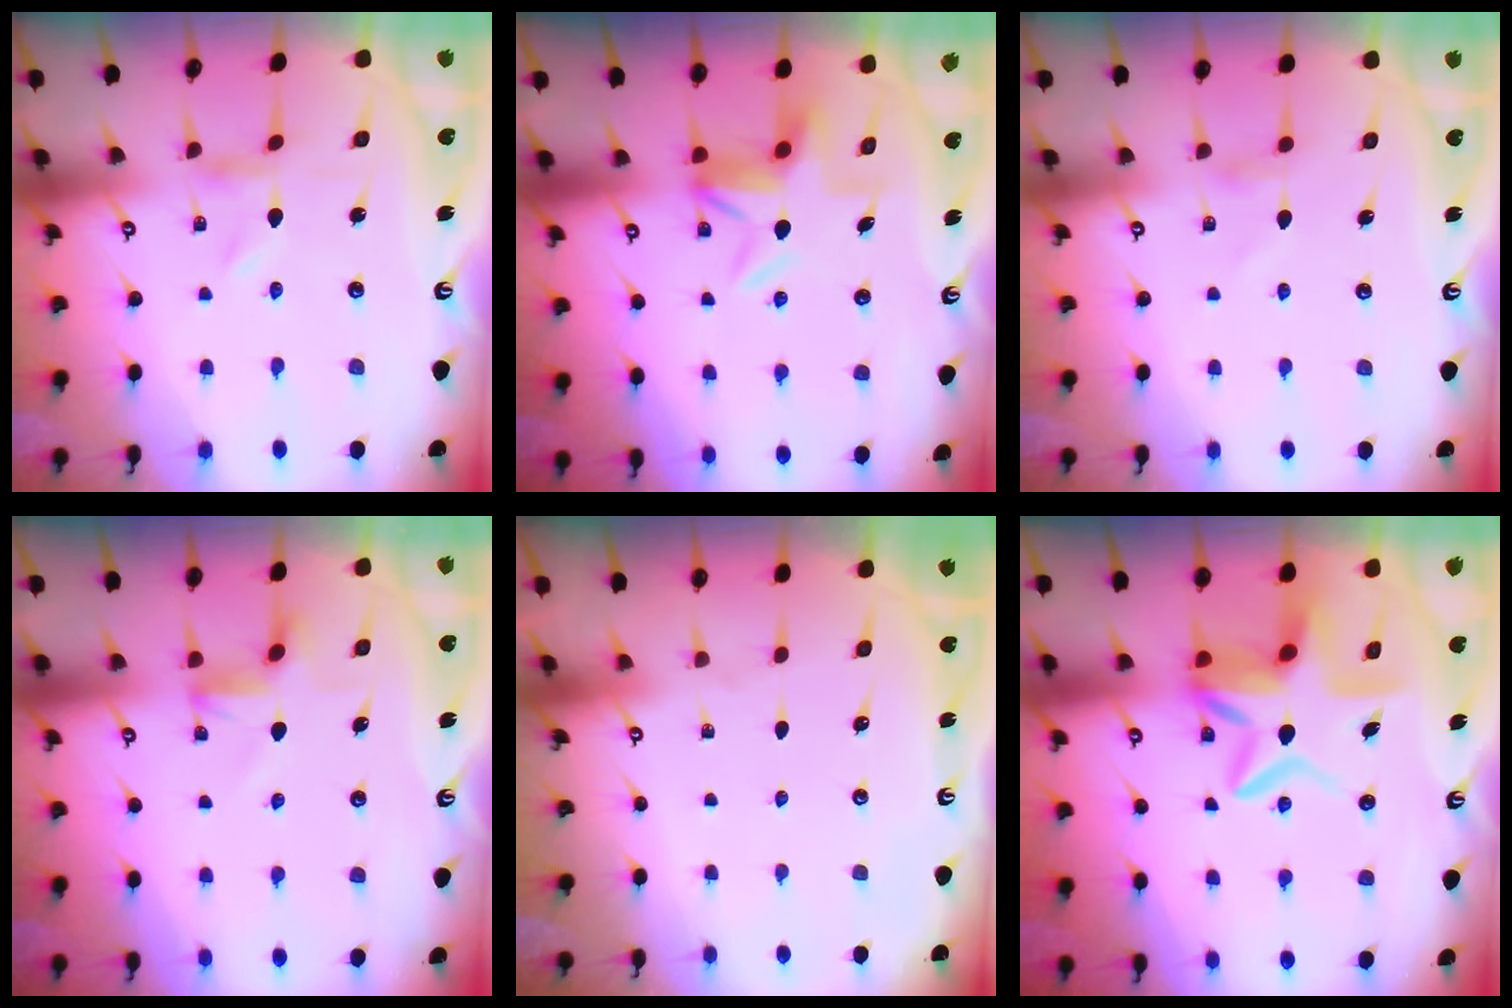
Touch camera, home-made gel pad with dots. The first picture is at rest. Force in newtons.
{"total": 5.0, "press": 4.7, "slide": 1.8}
{"total": 0.0}
{"total": 3.7, "press": 3.4, "slide": 1.5}
{"total": 0.0}
{"total": 10.2, "press": 9.9, "slide": 2.5}